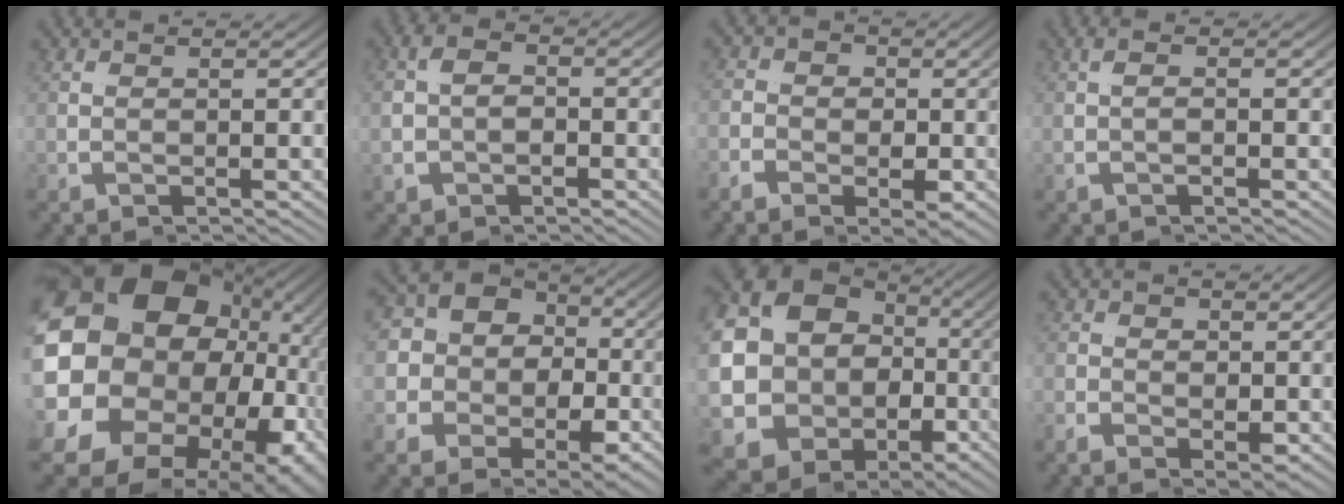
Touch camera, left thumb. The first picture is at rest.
{"total": 2.0, "force": [-0.4, 1.9, 0.6], "torque": [-0.020, -0.006, -0.010]}
{"total": 4.2, "force": [0.8, 3.4, 2.3], "torque": [-0.031, 0.017, -0.012]}
{"total": 0.7, "force": [-0.4, -0.5, 0.2], "torque": [-0.013, 0.004, -0.014]}
{"total": 25.0, "force": [1.4, 16.5, 18.7], "torque": [-0.335, -0.014, 0.016]}
{"total": 13.0, "force": [2.0, 10.1, 7.9], "torque": [-0.157, 0.012, 0.009]}
{"total": 16.6, "force": [-0.4, 12.2, 11.3], "torque": [-0.237, -0.045, -0.008]}
{"total": 0.7, "force": [0.7, 0.1, -0.2], "torque": [0.000, 0.016, -0.007]}